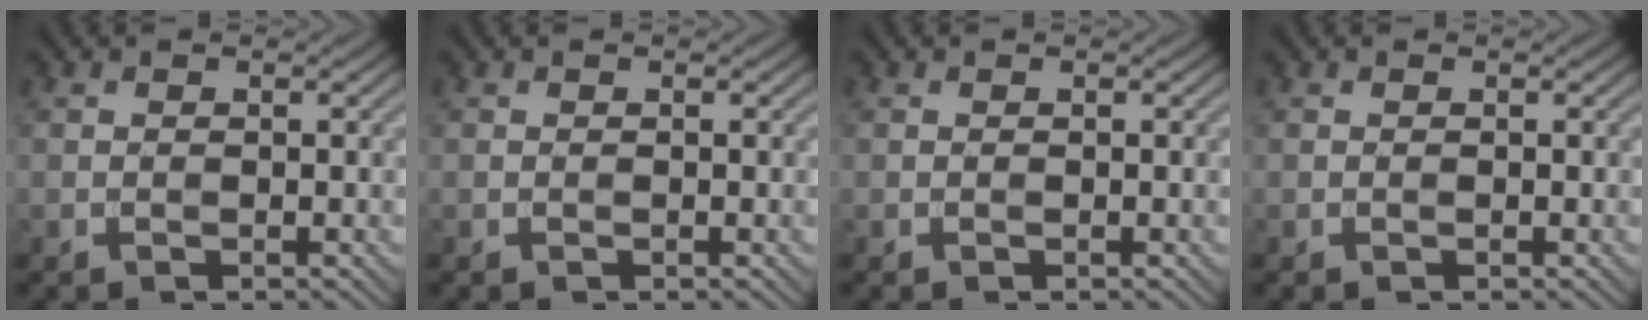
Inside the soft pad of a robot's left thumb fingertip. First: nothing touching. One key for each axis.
{"total": 0.0}
{"total": 0.0}
{"total": 0.0}